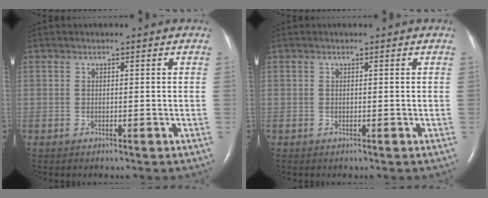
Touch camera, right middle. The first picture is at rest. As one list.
[{"total": 0.0}]